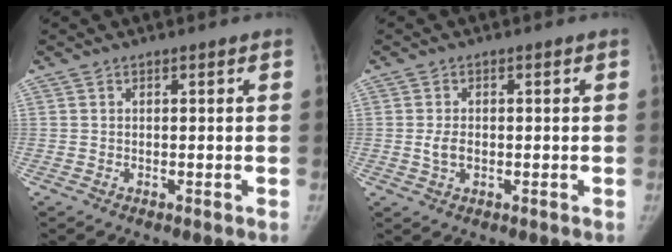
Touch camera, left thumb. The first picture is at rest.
{"total": 3.0, "force": [-0.4, 2.1, 2.1], "torque": [-0.039, 0.003, -0.006]}